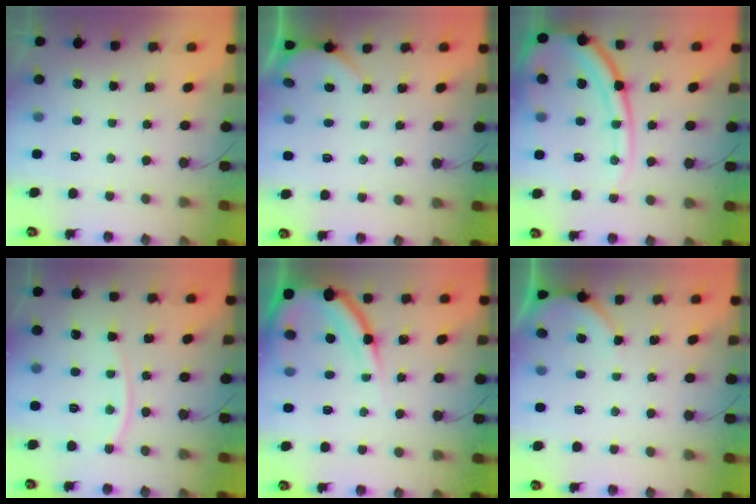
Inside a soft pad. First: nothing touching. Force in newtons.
{"total": 1.9, "press": 1.9, "slide": 0.1}
{"total": 16.1, "press": 16.0, "slide": 2.3}
{"total": 7.9, "press": 7.8, "slide": 1.1}
{"total": 13.0, "press": 13.0, "slide": 1.0}
{"total": 2.8, "press": 2.8, "slide": 0.4}